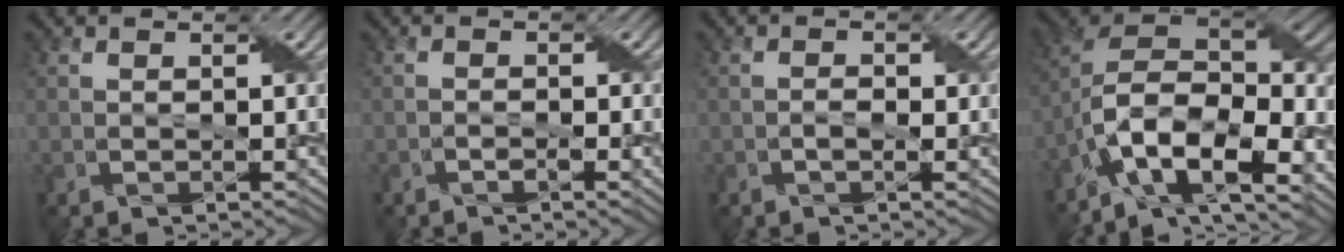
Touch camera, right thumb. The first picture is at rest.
{"total": 2.0, "force": [-1.0, 0.6, 1.6], "torque": [-0.031, 0.000, -0.018]}
{"total": 1.3, "force": [-0.4, 0.7, 1.0], "torque": [-0.020, 0.002, -0.007]}
{"total": 15.6, "force": [-7.7, 7.2, 11.5], "torque": [-0.256, -0.016, -0.137]}